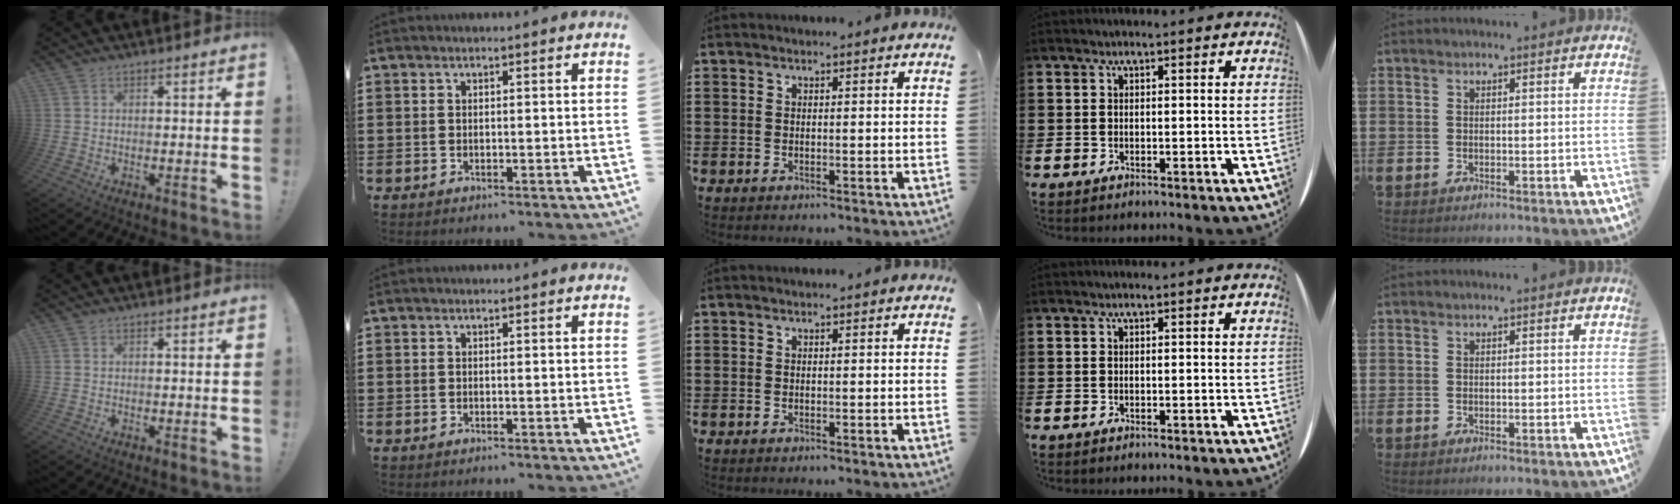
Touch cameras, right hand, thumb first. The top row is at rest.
{}